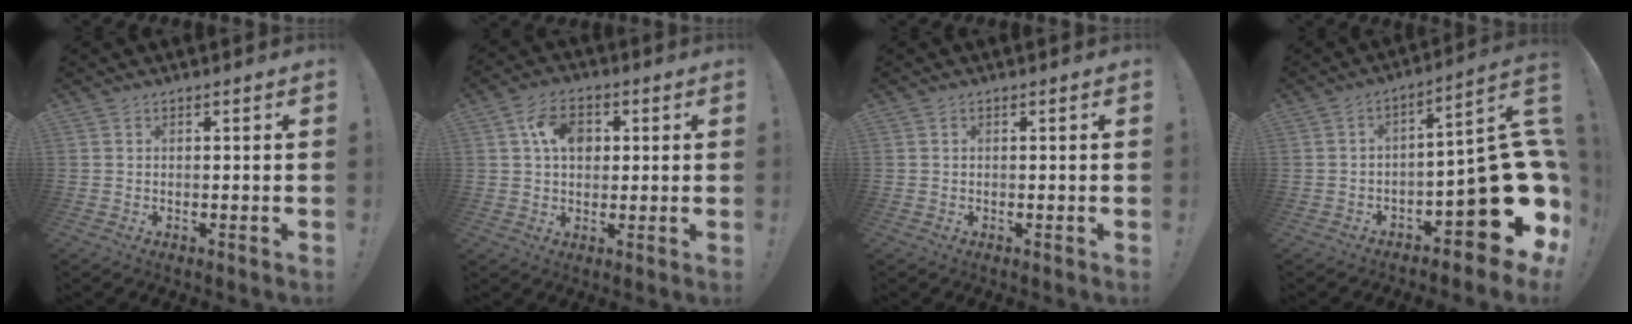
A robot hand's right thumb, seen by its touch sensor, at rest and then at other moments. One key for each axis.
{"total": 9.0, "fx": 2.5, "fy": 6.4, "fz": 5.8, "tx": -0.093, "ty": 0.008, "tz": 0.047}
{"total": 0.0}
{"total": 20.4, "fx": -5.9, "fy": 7.7, "fz": 17.9, "tx": -0.219, "ty": 0.023, "tz": -0.082}